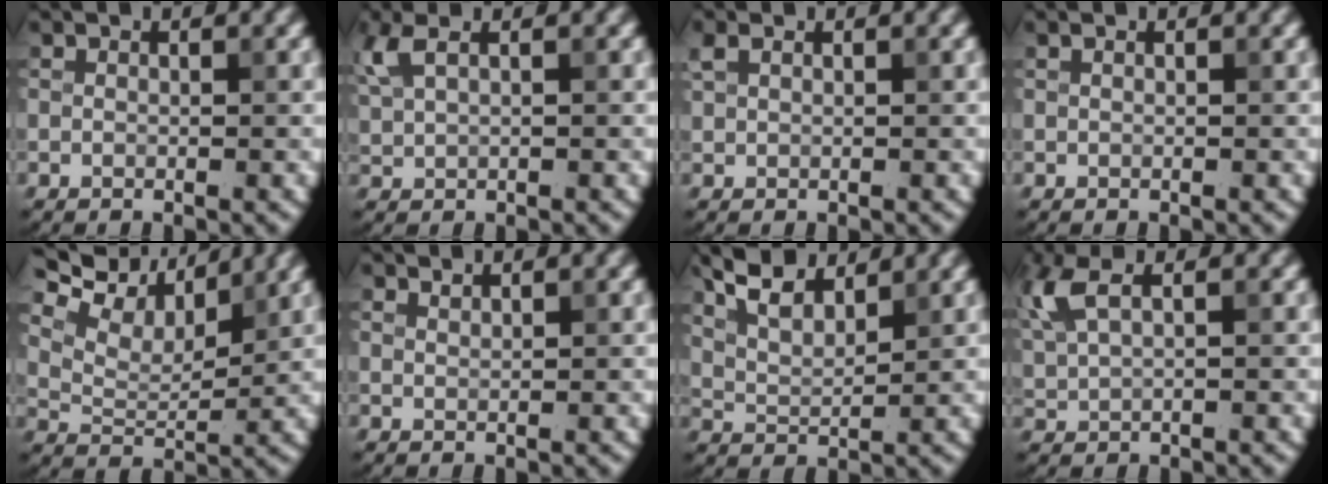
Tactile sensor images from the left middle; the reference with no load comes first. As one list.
[{"total": 2.6, "force": [1.5, 0.9, 2.0], "torque": [-0.056, 0.009, 0.034]}, {"total": 1.3, "force": [0.8, 0.7, 0.7], "torque": [-0.017, 0.008, 0.017]}, {"total": 0.0}, {"total": 9.7, "force": [7.3, 4.0, 5.0], "torque": [-0.111, 0.016, 0.122]}, {"total": 0.6, "force": [0.5, -0.2, 0.0], "torque": [-0.002, 0.002, 0.015]}, {"total": 5.0, "force": [3.8, 1.7, 2.9], "torque": [-0.070, 0.014, 0.075]}, {"total": 4.2, "force": [2.0, 1.6, 3.3], "torque": [-0.096, 0.016, 0.046]}]